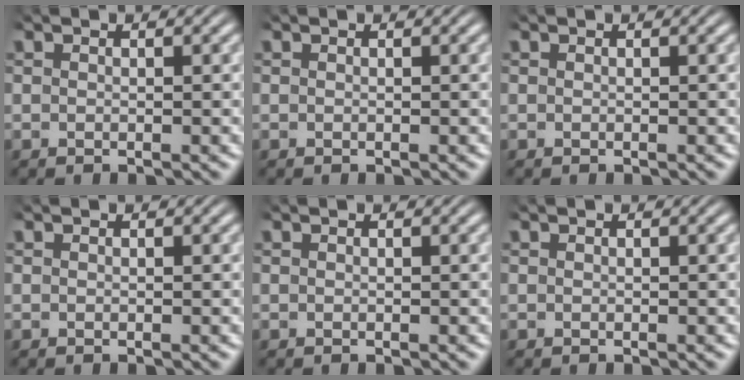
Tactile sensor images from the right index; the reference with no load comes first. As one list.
[{"total": 0.0}, {"total": 0.0}, {"total": 0.0}, {"total": 0.0}, {"total": 0.0}]